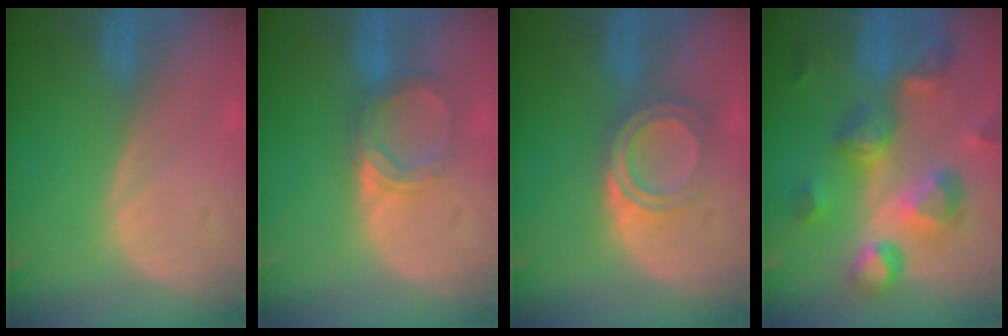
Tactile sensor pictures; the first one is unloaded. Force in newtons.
{"total": 4.9, "press": 4.6, "slide": 1.9}
{"total": 5.2, "press": 4.8, "slide": 1.9}
{"total": 11.0, "press": 9.8, "slide": 4.9}